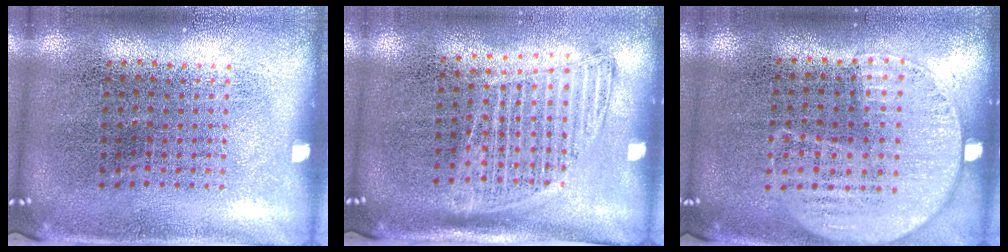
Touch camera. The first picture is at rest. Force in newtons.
{"total": 1.3, "press": 1.1, "slide": 0.7}
{"total": 1.2, "press": 1.0, "slide": 0.7}